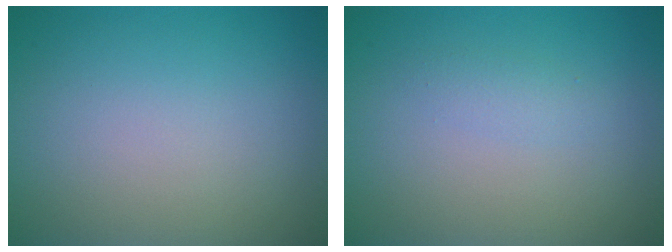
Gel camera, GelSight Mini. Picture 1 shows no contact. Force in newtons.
{"total": 1.1, "press": 1.1, "slide": 0.1}